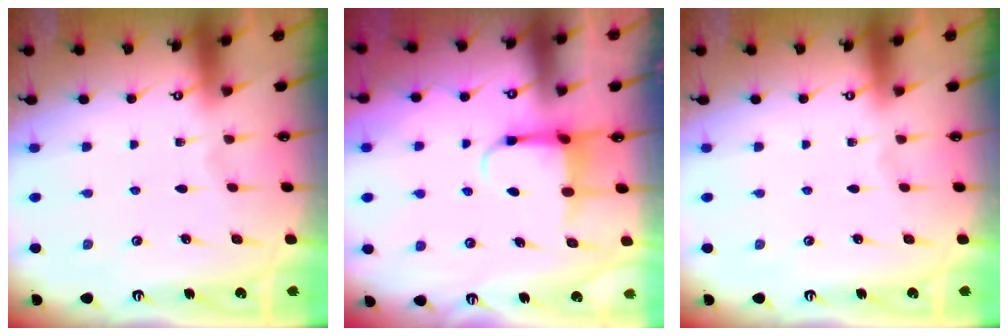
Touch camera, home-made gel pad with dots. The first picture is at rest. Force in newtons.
{"total": 4.5, "press": 4.5, "slide": 0.5}
{"total": 0.0}